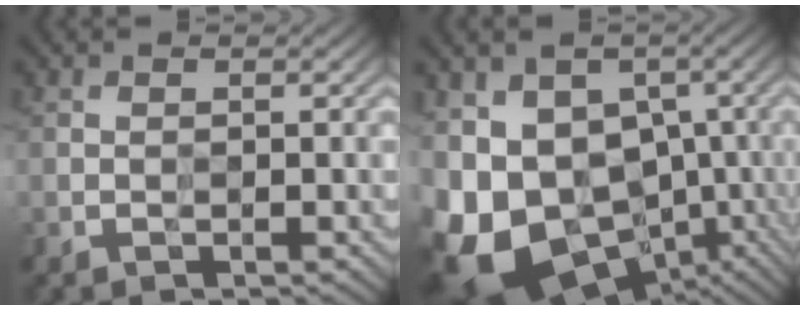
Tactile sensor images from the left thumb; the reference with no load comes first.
{"total": 17.8, "force": [-5.9, 13.2, 10.4], "torque": [-0.221, -0.015, -0.070]}